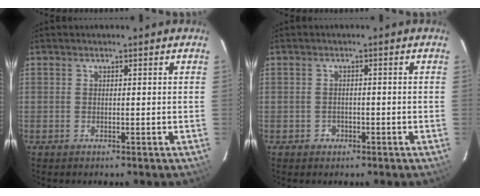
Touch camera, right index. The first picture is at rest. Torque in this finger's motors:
{"motor_torque": [0.07, 0.03, -0.06, -0.07]}